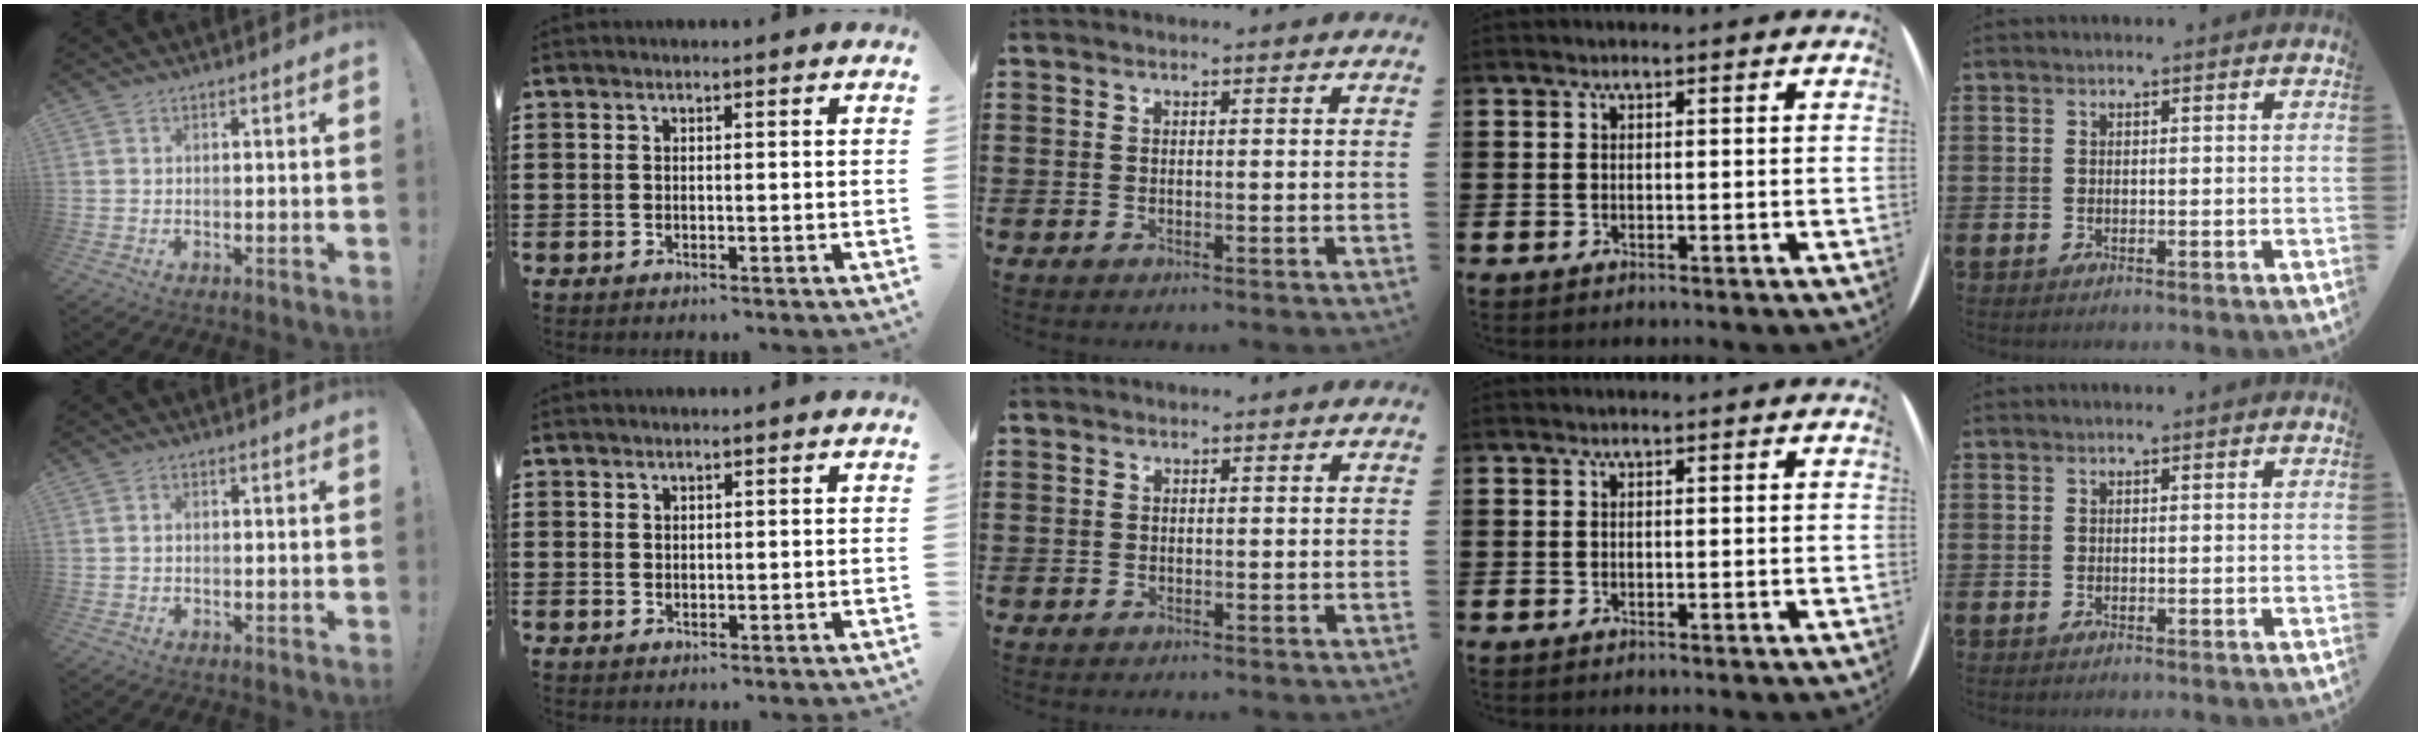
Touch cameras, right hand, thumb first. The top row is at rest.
{"thumb": {"total": 0.8, "force": [-0.3, 0.5, 0.5], "torque": [-0.010, 0.003, -0.006]}, "index": {"total": 0.8, "force": [0.5, 0.6, 0.1], "torque": [-0.004, 0.002, 0.011]}, "middle": {"total": 0.6, "force": [-0.2, 0.5, 0.0], "torque": [0.000, 0.005, -0.005]}}